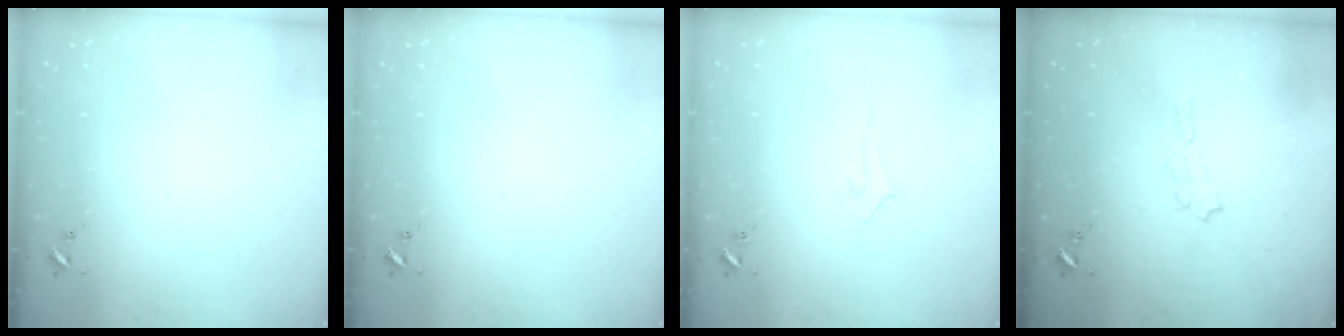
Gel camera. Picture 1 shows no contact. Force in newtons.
{"total": 0.0}
{"total": 2.9, "press": 2.9, "slide": 0.4}
{"total": 5.0, "press": 5.0, "slide": 0.8}